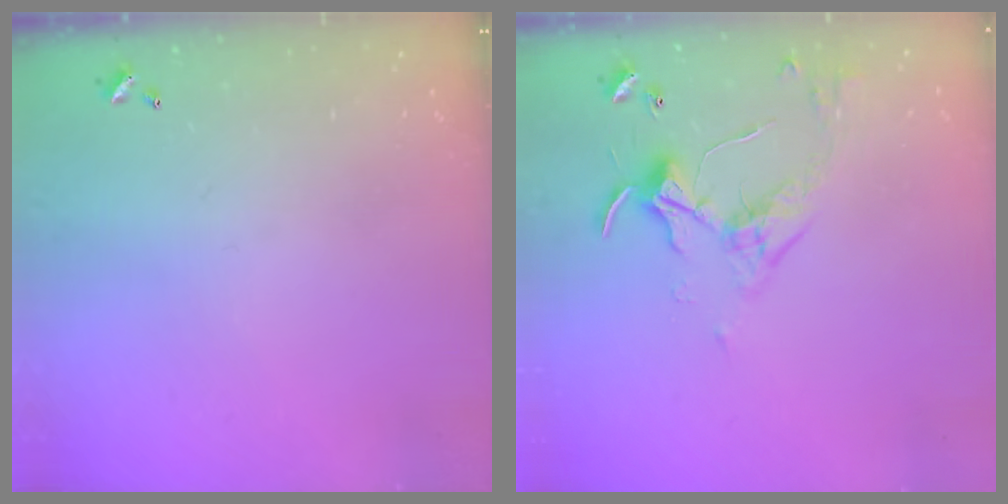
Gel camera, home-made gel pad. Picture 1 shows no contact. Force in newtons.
{"total": 3.5, "press": 3.4, "slide": 0.7}